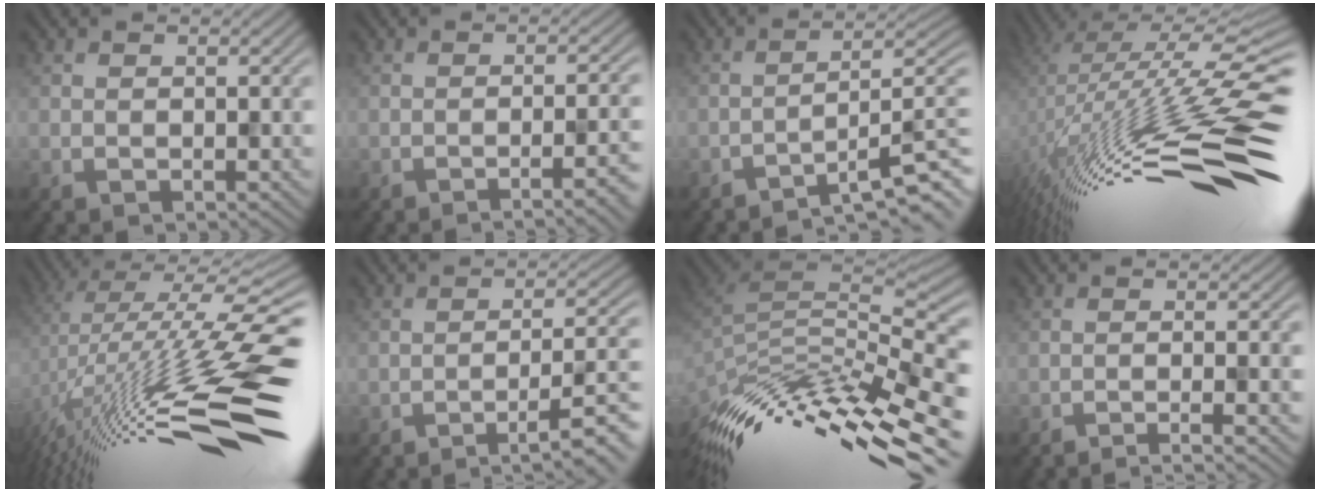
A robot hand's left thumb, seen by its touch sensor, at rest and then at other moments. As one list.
[{"total": 5.7, "force": [-3.0, 1.1, 4.8], "torque": [-0.056, 0.004, -0.037]}, {"total": 8.2, "force": [-5.7, 1.2, 5.8], "torque": [-0.083, 0.009, -0.076]}, {"total": 18.6, "force": [-1.9, 4.8, 17.9], "torque": [-0.316, 0.017, -0.030]}, {"total": 16.9, "force": [-2.2, 4.7, 16.1], "torque": [-0.278, 0.005, -0.042]}, {"total": 8.2, "force": [-5.0, 1.6, 6.3], "torque": [-0.096, 0.008, -0.065]}, {"total": 12.6, "force": [-6.9, 5.0, 9.3], "torque": [-0.198, -0.002, -0.112]}, {"total": 4.5, "force": [-3.5, 0.3, 2.9], "torque": [-0.032, 0.020, -0.065]}]